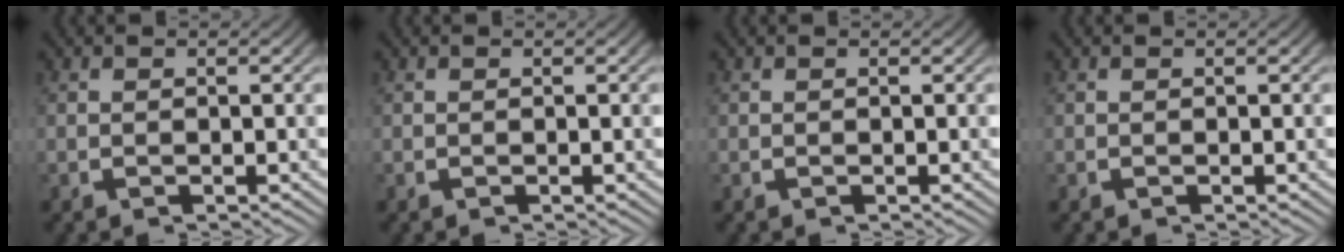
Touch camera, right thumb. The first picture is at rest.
{"total": 0.0}
{"total": 0.0}
{"total": 0.0}